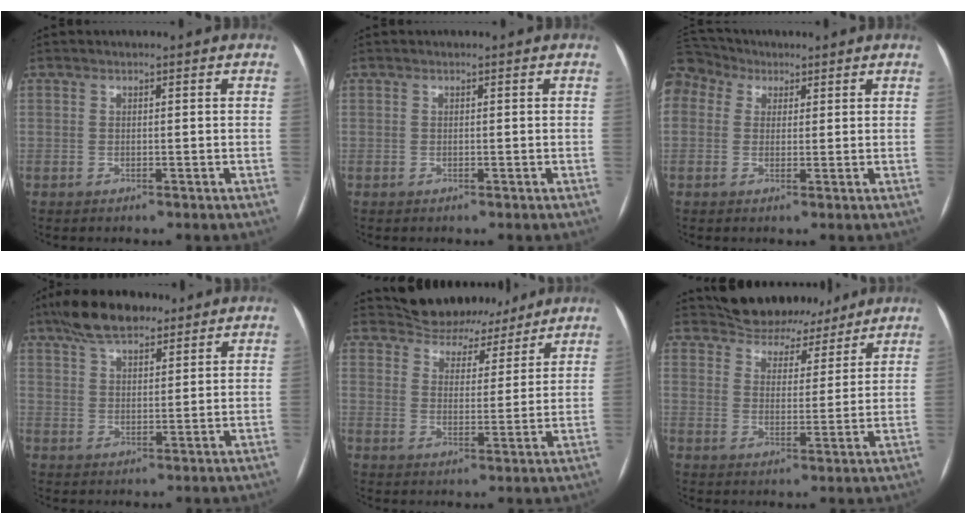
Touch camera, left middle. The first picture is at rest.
{"total": 0.0}
{"total": 9.1, "force": [5.0, 7.0, 3.1], "torque": [-0.084, 0.057, 0.097]}
{"total": 8.5, "force": [6.4, 3.2, 4.6], "torque": [-0.086, 0.020, 0.111]}
{"total": 10.9, "force": [9.9, 4.3, 1.1], "torque": [-0.005, 0.015, 0.140]}
{"total": 10.7, "force": [9.8, 4.2, 1.2], "torque": [-0.006, 0.016, 0.137]}